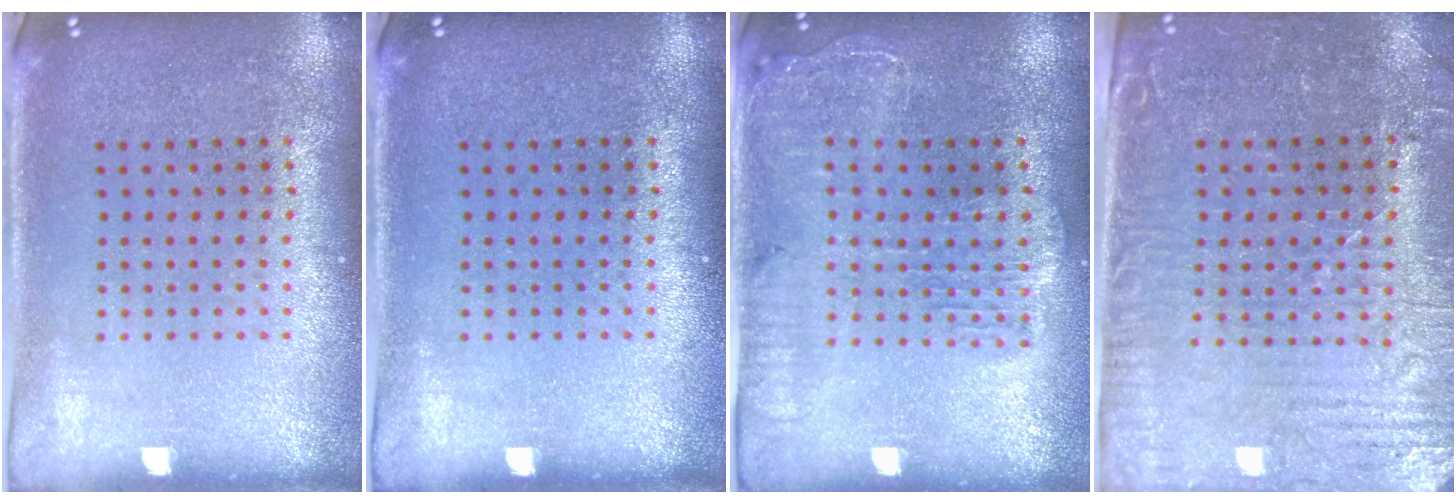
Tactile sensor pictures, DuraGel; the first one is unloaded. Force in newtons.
{"total": 0.0}
{"total": 2.0, "press": 1.8, "slide": 0.8}
{"total": 3.5, "press": 3.3, "slide": 1.3}